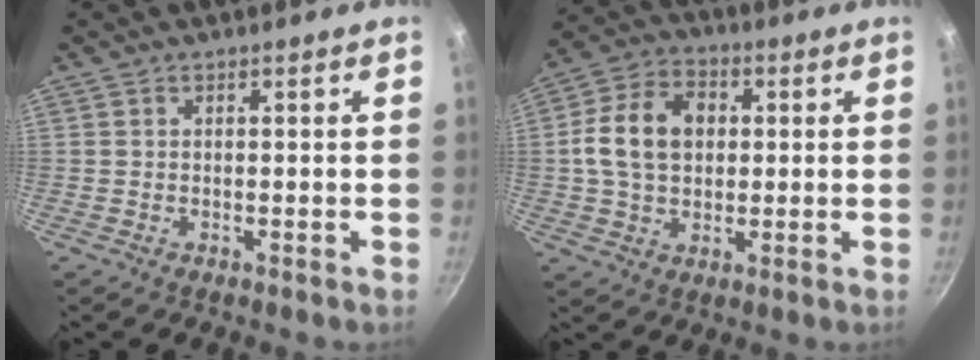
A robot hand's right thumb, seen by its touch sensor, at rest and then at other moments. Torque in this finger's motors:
{"motor_torque": [1.45, 1.96, 1.44, -0.34, 0.25]}